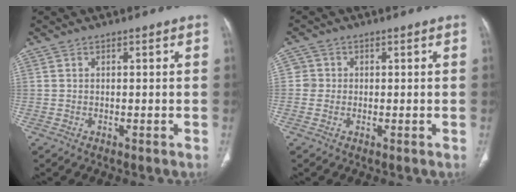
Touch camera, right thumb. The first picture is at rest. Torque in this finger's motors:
{"motor_torque": [0.00, -0.17, 0.18, 0.38, -0.01]}